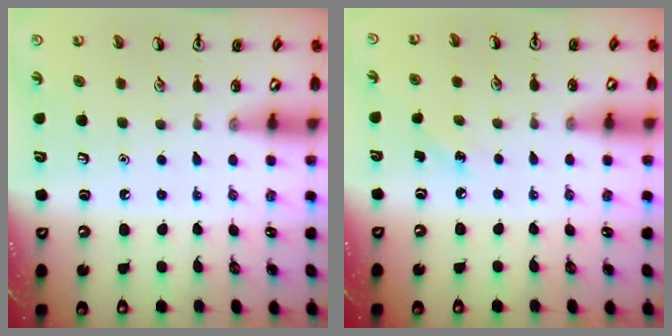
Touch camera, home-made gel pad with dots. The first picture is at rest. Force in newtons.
{"total": 4.7, "press": 4.4, "slide": 1.6}